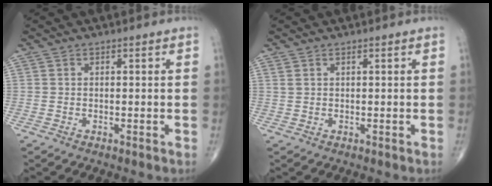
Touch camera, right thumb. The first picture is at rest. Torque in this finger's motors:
{"motor_torque": [-0.12, -0.14, -0.08, 0.15, -0.01]}